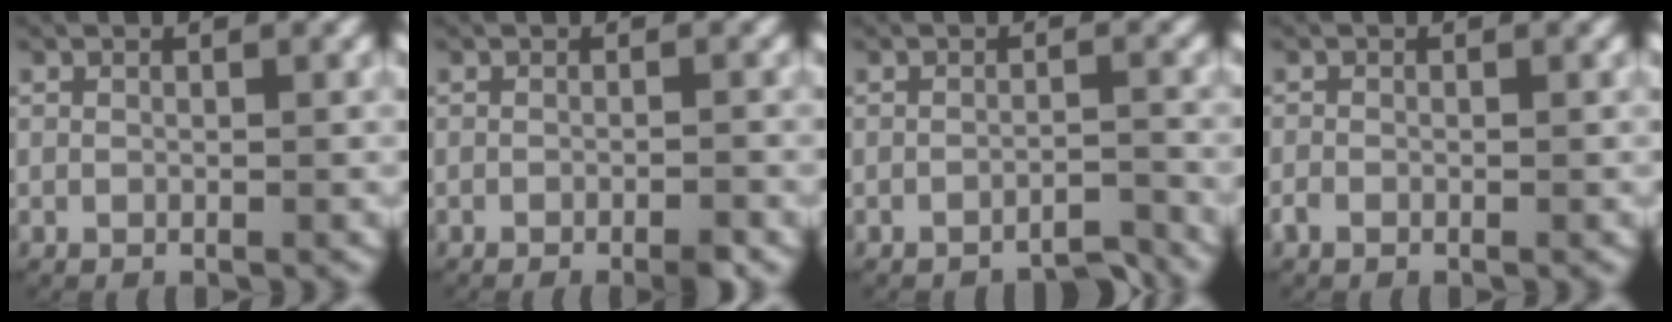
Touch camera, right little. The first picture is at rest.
{"total": 1.3, "force": [-1.0, 0.1, 0.8], "torque": [-0.008, 0.000, -0.017]}
{"total": 2.3, "force": [-2.3, 0.2, 0.3], "torque": [0.004, 0.001, -0.042]}
{"total": 0.8, "force": [-0.5, 0.6, 0.3], "torque": [-0.008, 0.001, -0.011]}